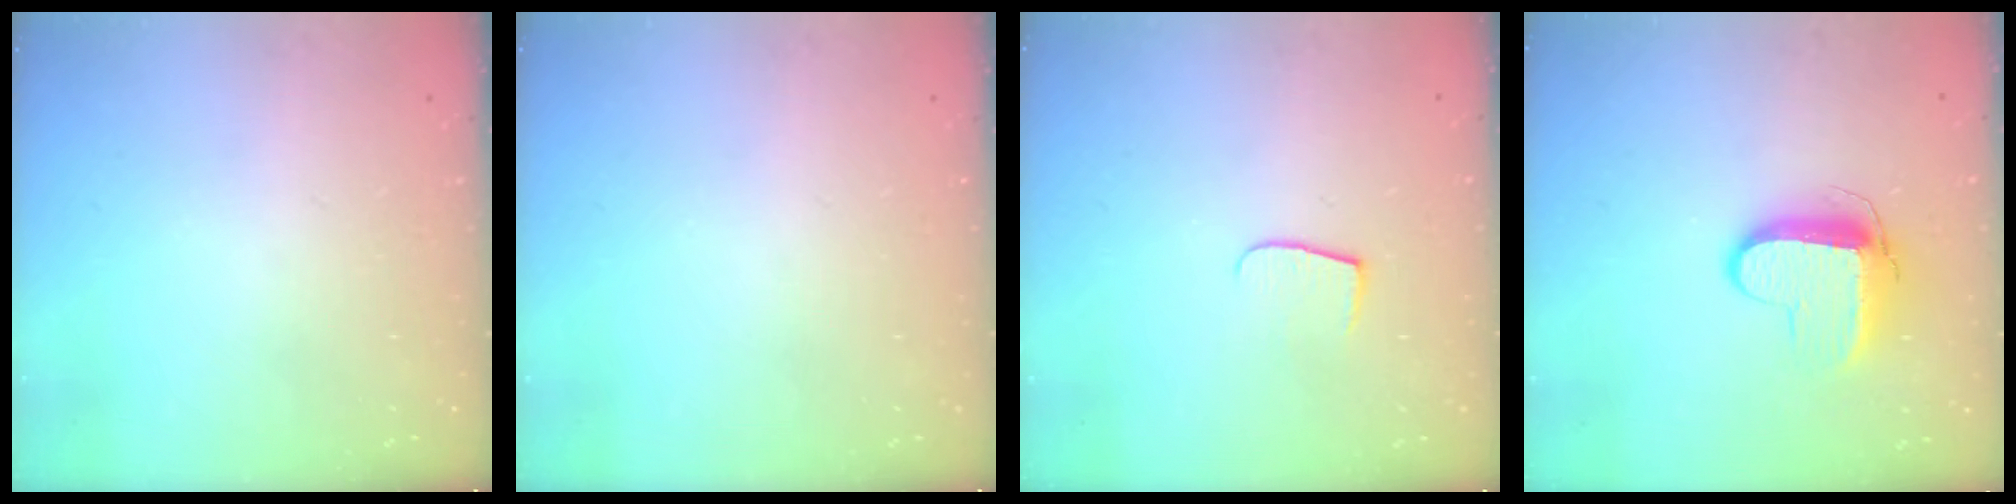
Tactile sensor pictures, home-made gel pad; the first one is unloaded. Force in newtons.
{"total": 0.0}
{"total": 4.9, "press": 4.9, "slide": 0.5}
{"total": 9.5, "press": 9.5, "slide": 0.8}